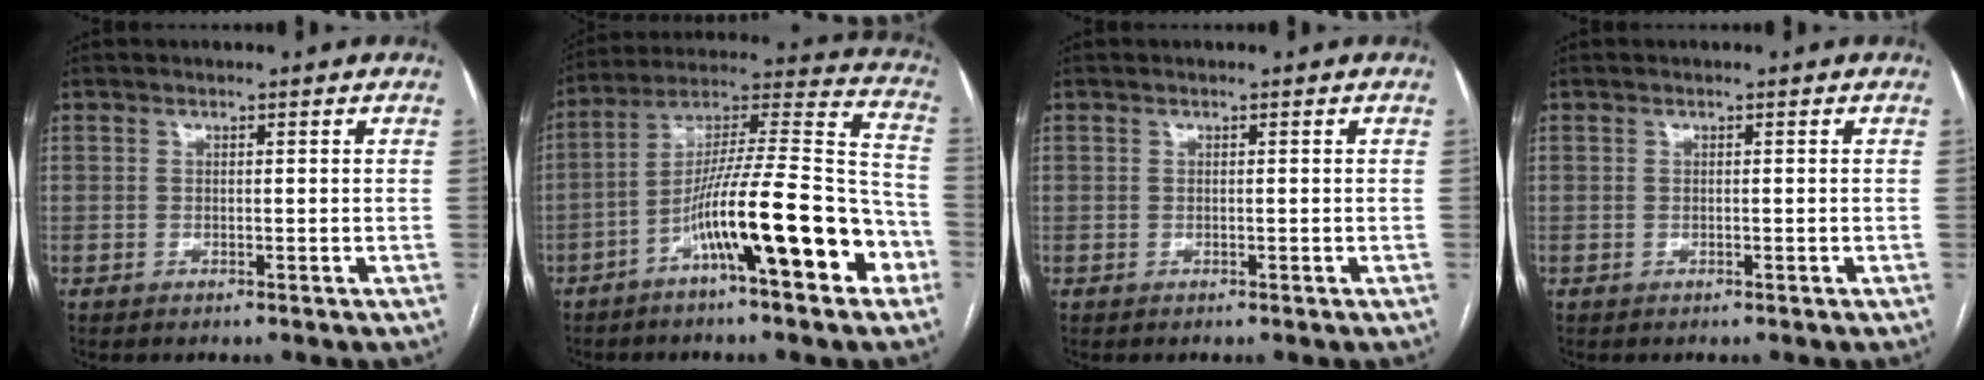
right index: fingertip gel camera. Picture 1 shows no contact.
{"total": 19.0, "force": [-8.4, 2.4, 16.9], "torque": [-0.276, 0.016, -0.134]}
{"total": 0.0}
{"total": 0.0}